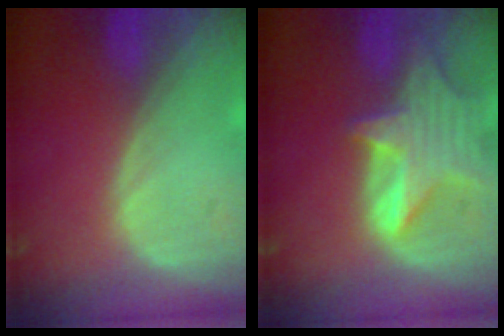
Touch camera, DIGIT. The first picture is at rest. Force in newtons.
{"total": 7.9, "press": 7.2, "slide": 3.2}